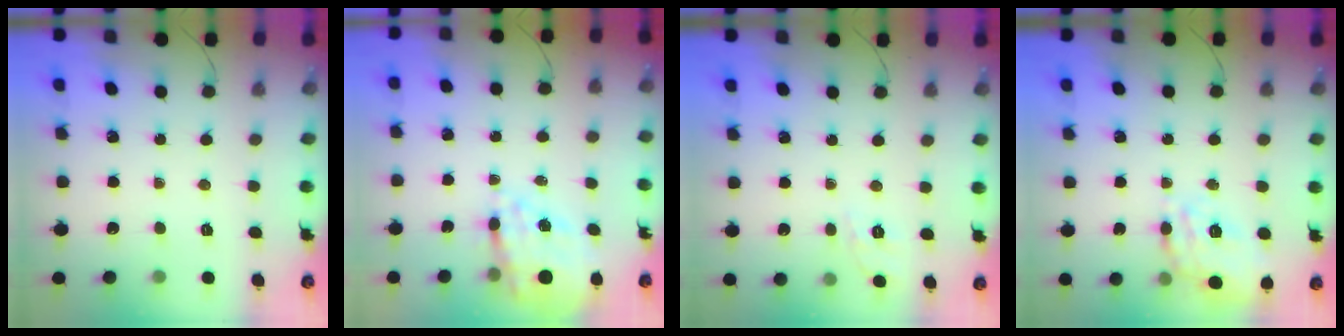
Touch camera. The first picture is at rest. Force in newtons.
{"total": 17.1, "press": 16.8, "slide": 3.5}
{"total": 1.7, "press": 0.5, "slide": 1.6}
{"total": 15.3, "press": 15.3, "slide": 0.6}